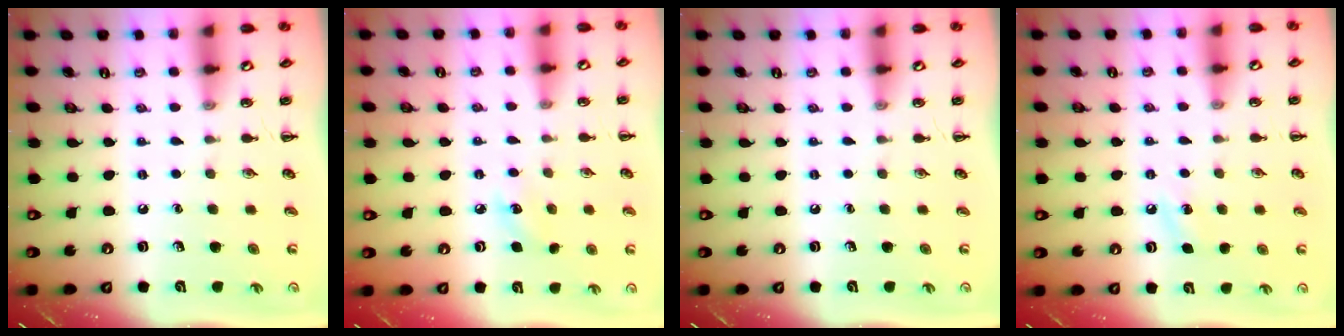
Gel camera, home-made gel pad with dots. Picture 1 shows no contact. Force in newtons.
{"total": 6.3, "press": 6.1, "slide": 1.8}
{"total": 0.0}
{"total": 4.5, "press": 4.3, "slide": 1.2}